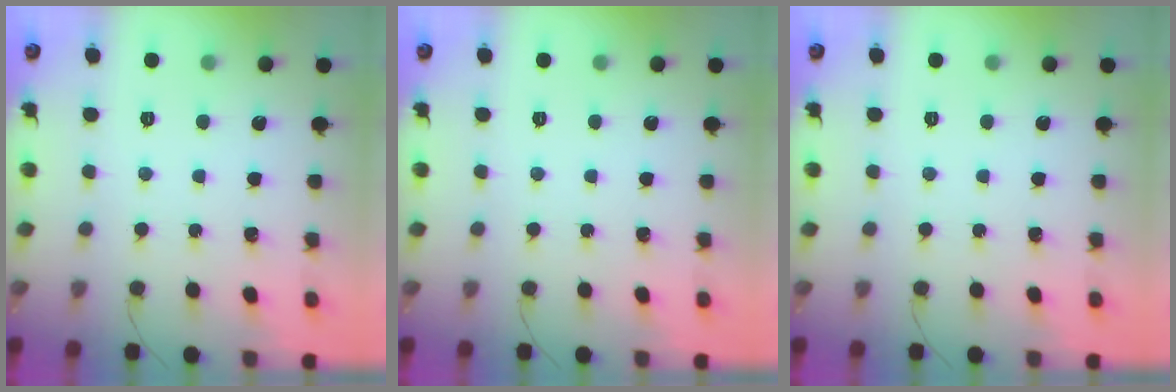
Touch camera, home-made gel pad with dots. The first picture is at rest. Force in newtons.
{"total": 0.0}
{"total": 0.0}